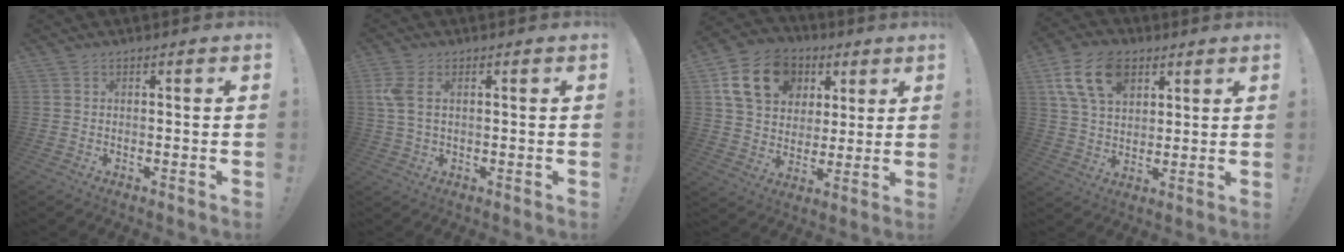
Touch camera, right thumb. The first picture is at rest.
{"total": 5.5, "force": [1.2, 3.0, 4.5], "torque": [-0.101, 0.005, 0.023]}
{"total": 17.5, "force": [6.8, 13.5, 8.9], "torque": [-0.135, -0.013, 0.137]}
{"total": 15.1, "force": [6.9, 9.9, 9.0], "torque": [-0.156, -0.018, 0.133]}